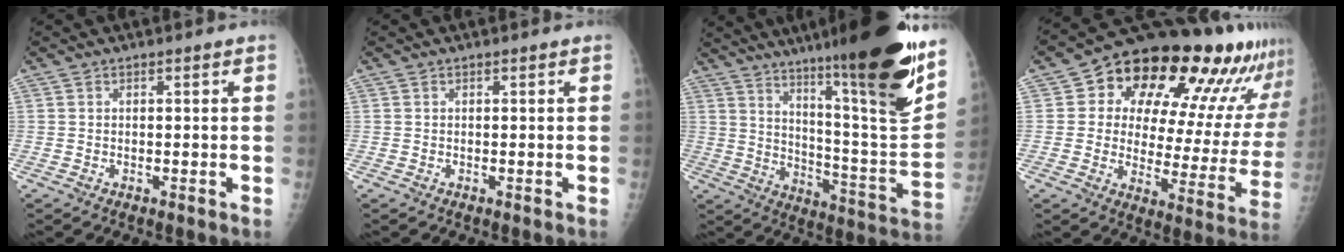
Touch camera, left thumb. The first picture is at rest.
{"total": 0.0}
{"total": 27.3, "force": [17.6, 2.8, 20.7], "torque": [-0.294, -0.087, 0.270]}
{"total": 25.8, "force": [15.1, 11.7, 17.4], "torque": [-0.203, -0.034, 0.206]}